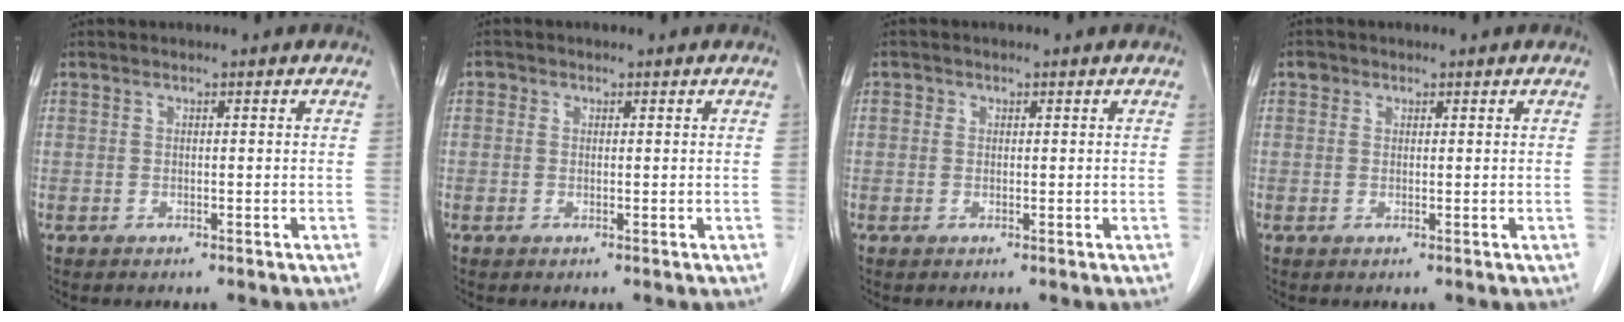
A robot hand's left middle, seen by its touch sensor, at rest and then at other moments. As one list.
[{"total": 0.9, "force": [0.3, 0.8, 0.2], "torque": [0.002, 0.002, 0.001]}, {"total": 1.0, "force": [0.3, 0.9, 0.3], "torque": [-0.002, 0.007, 0.003]}, {"total": 1.2, "force": [0.6, 1.0, 0.2], "torque": [0.002, 0.004, 0.005]}]